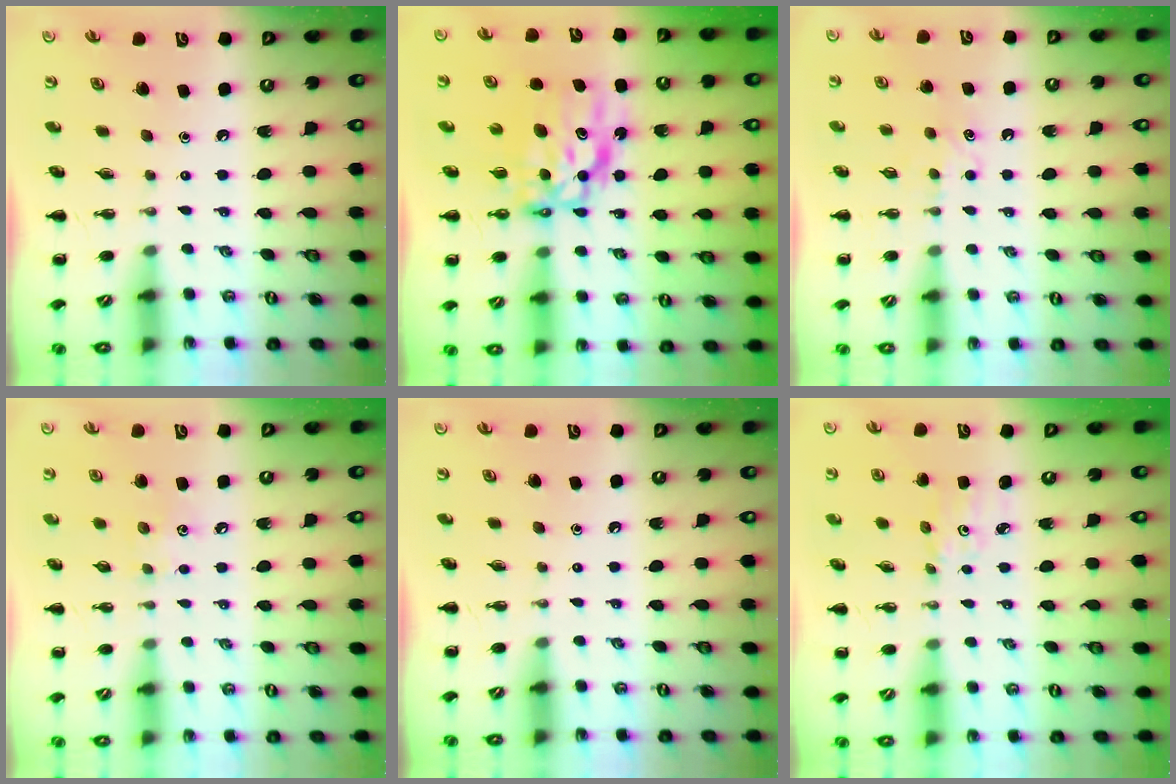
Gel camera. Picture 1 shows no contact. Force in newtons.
{"total": 8.9, "press": 8.6, "slide": 2.3}
{"total": 4.6, "press": 4.5, "slide": 1.2}
{"total": 5.0, "press": 4.8, "slide": 1.2}
{"total": 0.0}
{"total": 1.9, "press": 1.9, "slide": 0.4}